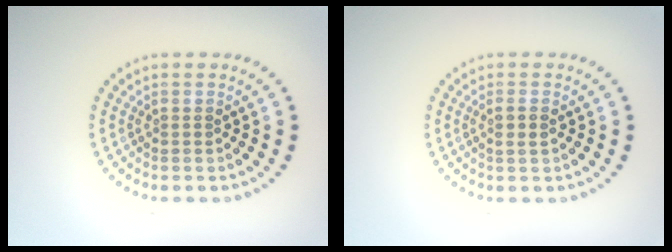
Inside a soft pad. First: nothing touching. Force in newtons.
{"total": 1.2, "press": 1.1, "slide": 0.6}